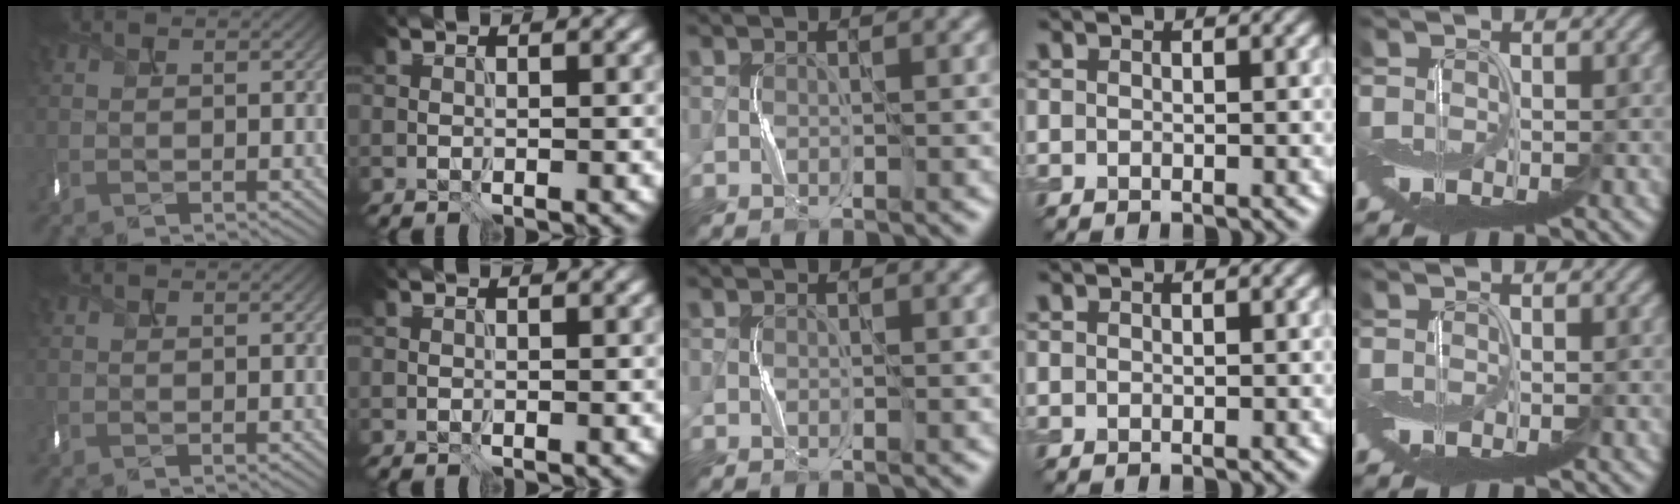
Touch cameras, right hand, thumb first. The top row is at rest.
{}